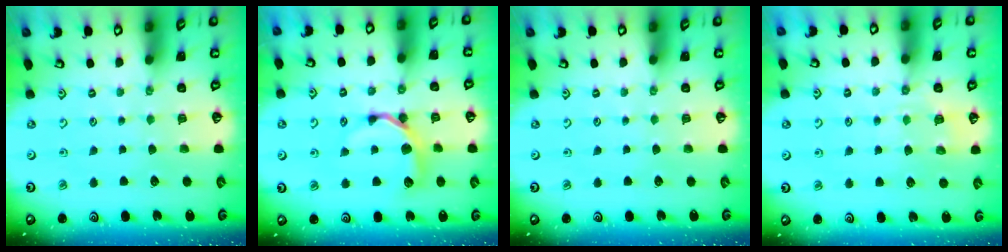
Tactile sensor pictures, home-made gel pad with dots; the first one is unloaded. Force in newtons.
{"total": 10.1, "press": 10.0, "slide": 1.2}
{"total": 0.0}
{"total": 5.9, "press": 5.8, "slide": 1.0}